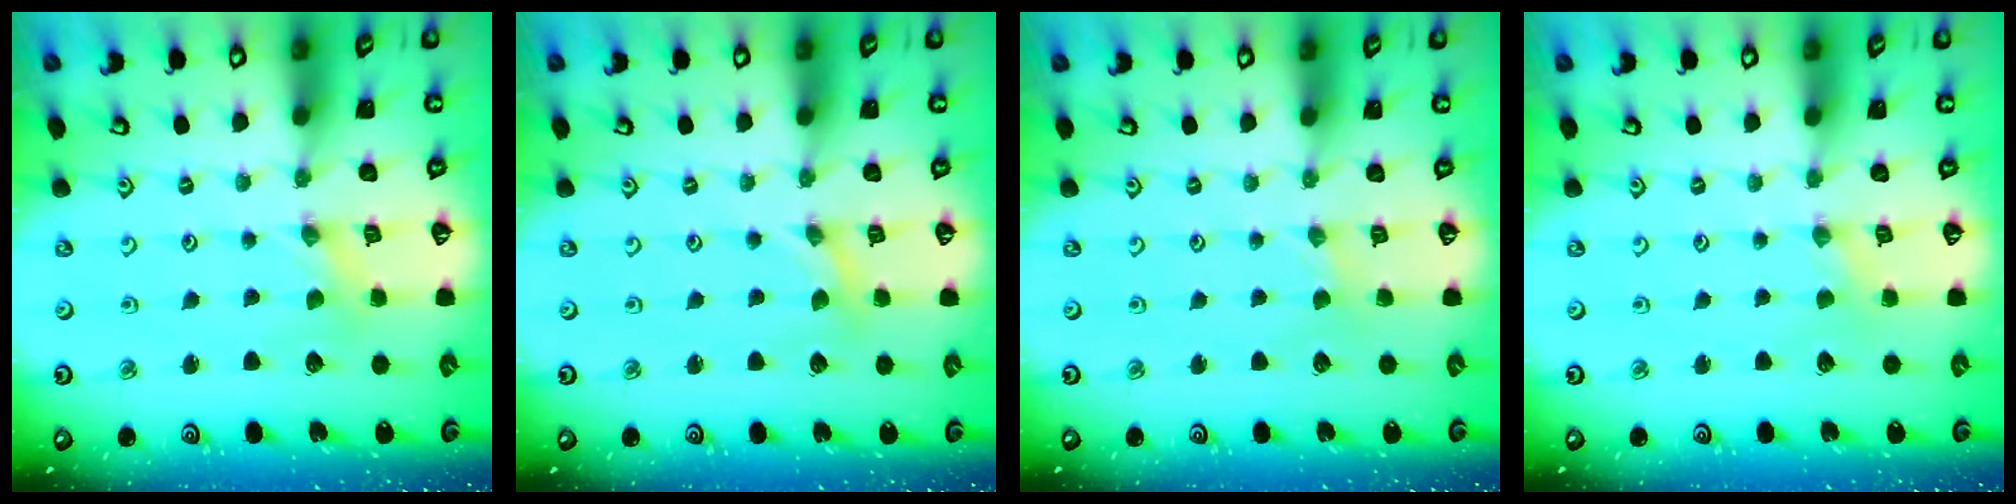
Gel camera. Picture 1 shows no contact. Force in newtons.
{"total": 0.0}
{"total": 0.0}
{"total": 0.6, "press": 0.6, "slide": 0.1}